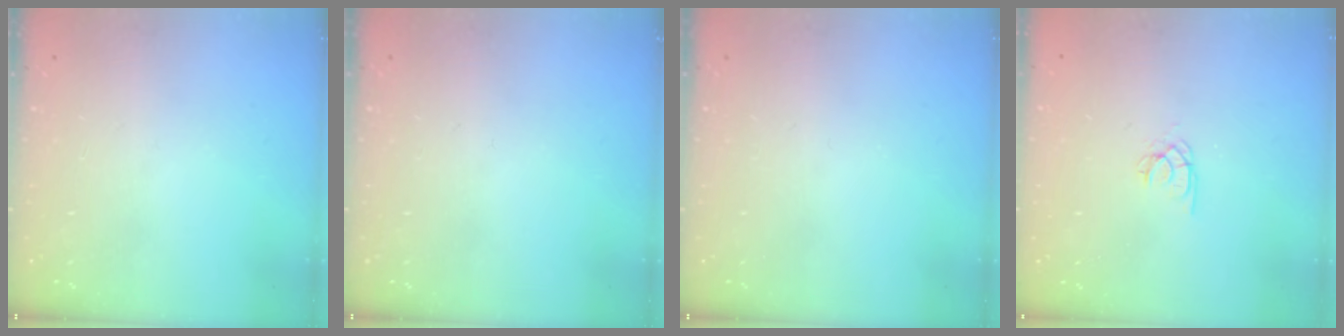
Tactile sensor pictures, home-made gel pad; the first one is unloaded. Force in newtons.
{"total": 0.0}
{"total": 0.0}
{"total": 1.9, "press": 1.9, "slide": 0.2}